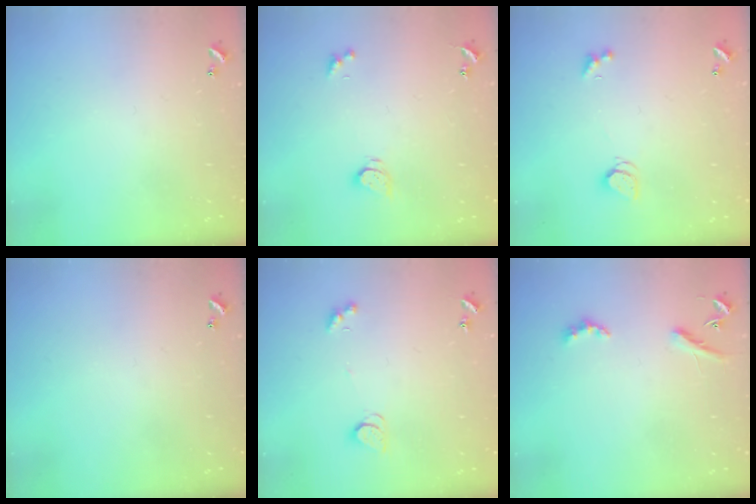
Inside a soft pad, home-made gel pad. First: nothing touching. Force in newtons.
{"total": 2.6, "press": 2.6, "slide": 0.2}
{"total": 1.7, "press": 1.7, "slide": 0.4}
{"total": 0.0}
{"total": 2.1, "press": 2.1, "slide": 0.4}
{"total": 3.5, "press": 3.5, "slide": 0.7}